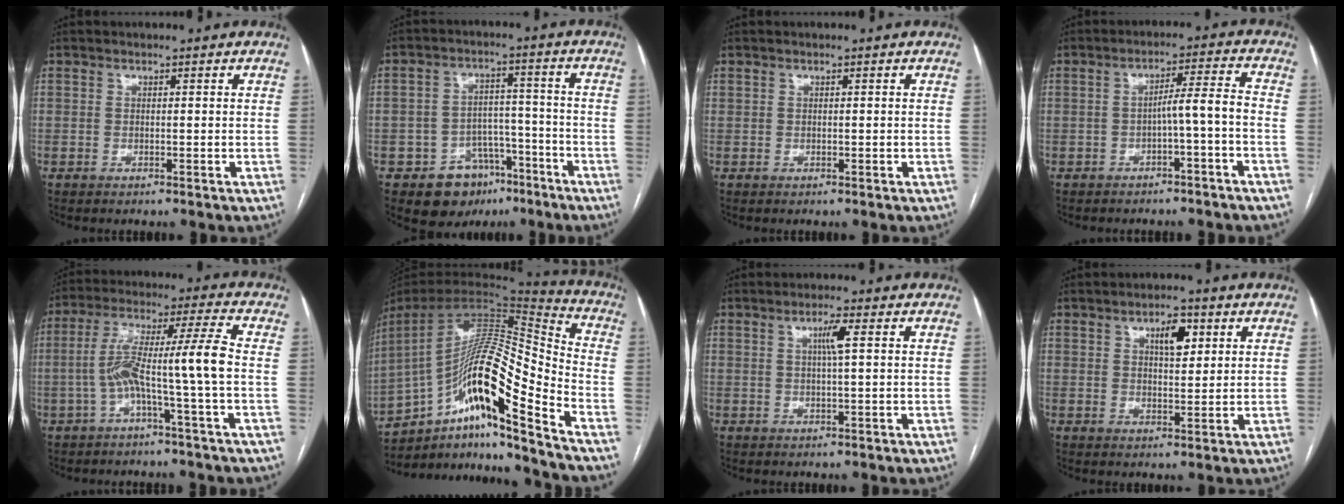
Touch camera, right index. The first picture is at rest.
{"total": 9.2, "force": [-5.4, 6.8, 3.1], "torque": [-0.034, 0.029, -0.071]}
{"total": 0.0}
{"total": 6.2, "force": [-2.3, -0.5, 5.7], "torque": [-0.083, 0.025, -0.032]}
{"total": 10.1, "force": [-2.0, -1.3, 9.8], "torque": [-0.184, 0.037, -0.034]}
{"total": 21.6, "force": [-11.9, 1.3, 18.0], "torque": [-0.308, 0.020, -0.204]}
{"total": 3.0, "force": [0.8, -0.1, 2.9], "torque": [-0.052, 0.001, 0.012]}
{"total": 4.8, "force": [2.1, 1.8, 3.8], "torque": [-0.064, 0.006, 0.034]}